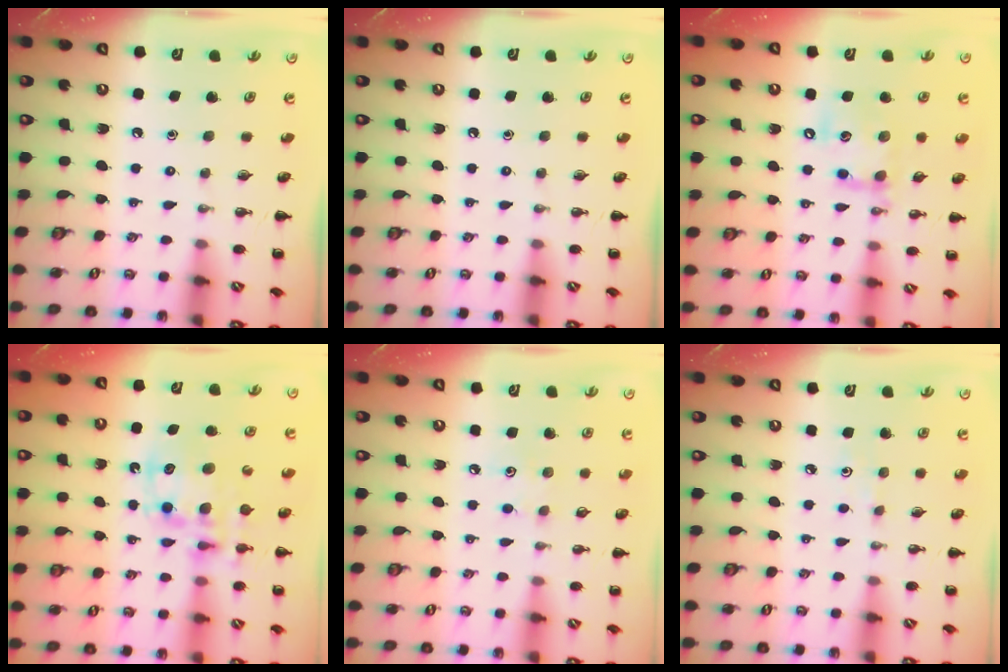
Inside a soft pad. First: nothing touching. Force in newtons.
{"total": 0.0}
{"total": 13.4, "press": 13.2, "slide": 2.5}
{"total": 13.3, "press": 12.9, "slide": 3.4}
{"total": 3.7, "press": 3.6, "slide": 0.9}
{"total": 3.1, "press": 2.9, "slide": 1.1}